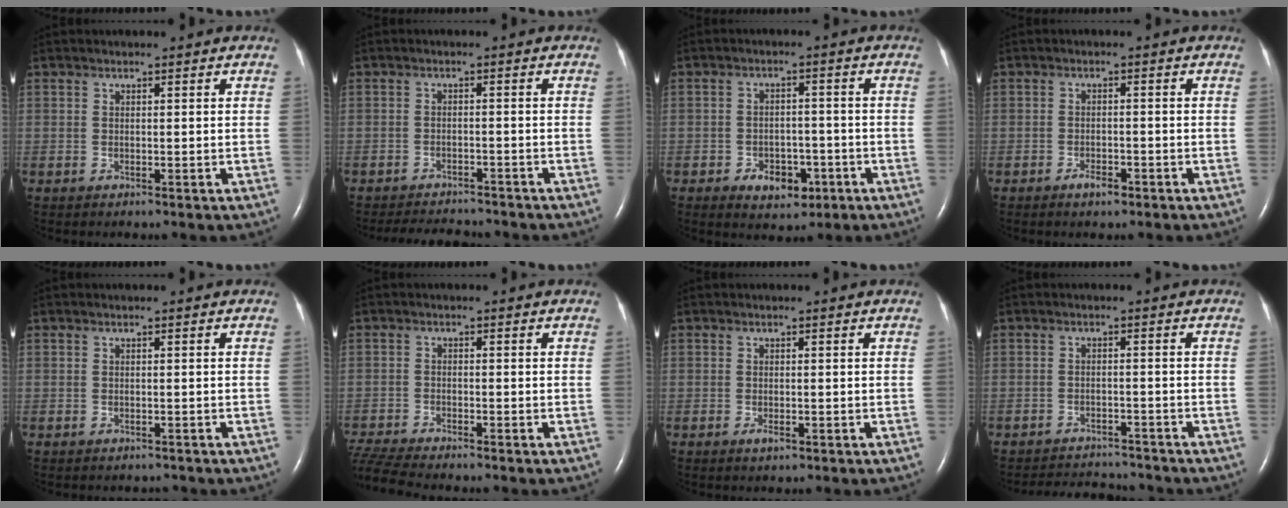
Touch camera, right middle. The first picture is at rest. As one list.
[{"total": 7.4, "force": [-7.0, 1.6, 1.8], "torque": [-0.028, -0.004, -0.095]}, {"total": 5.5, "force": [-2.7, 3.5, 3.3], "torque": [-0.050, 0.008, -0.033]}, {"total": 2.2, "force": [-1.5, 0.9, 1.4], "torque": [-0.027, 0.001, -0.023]}, {"total": 1.5, "force": [-1.4, 0.6, 0.2], "torque": [-0.008, -0.001, -0.017]}, {"total": 7.3, "force": [-6.9, -0.2, 2.5], "torque": [-0.054, -0.016, -0.125]}, {"total": 1.2, "force": [-0.6, 0.4, 0.9], "torque": [-0.018, -0.001, -0.008]}, {"total": 6.9, "force": [-6.8, 1.3, 0.6], "torque": [-0.012, 0.004, -0.094]}]